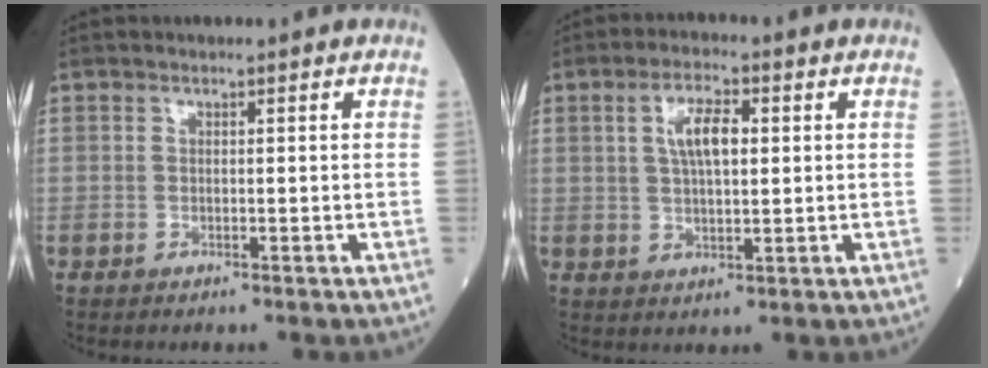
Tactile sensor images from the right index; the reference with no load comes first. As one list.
[{"total": 5.8, "force": [1.4, 1.8, 5.3], "torque": [-0.107, 0.010, 0.027]}]